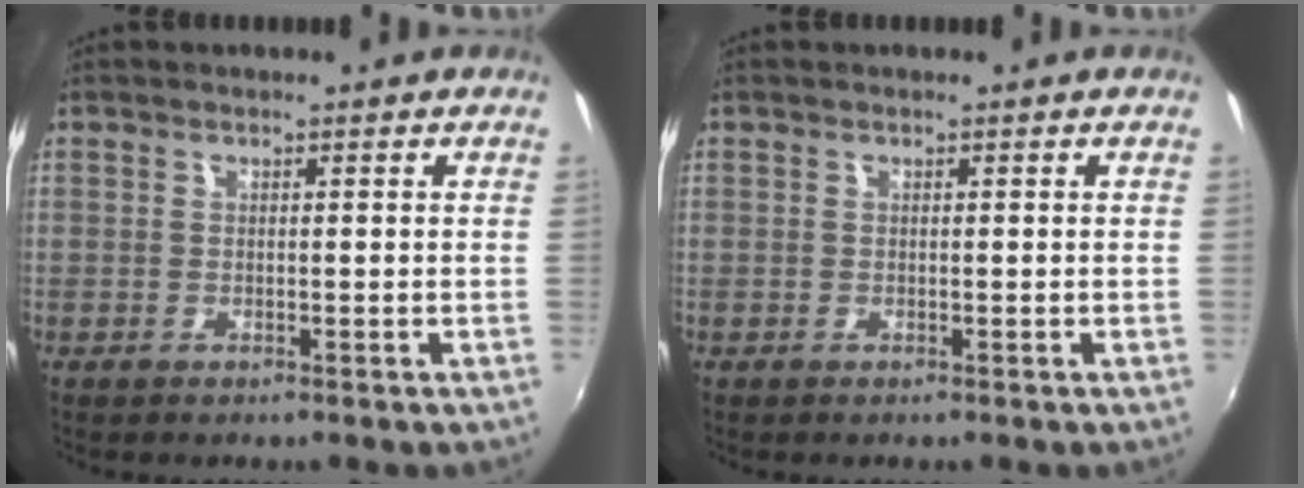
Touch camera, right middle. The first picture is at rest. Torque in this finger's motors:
{"motor_torque": [-0.01, 0.00, 0.00, 0.00]}